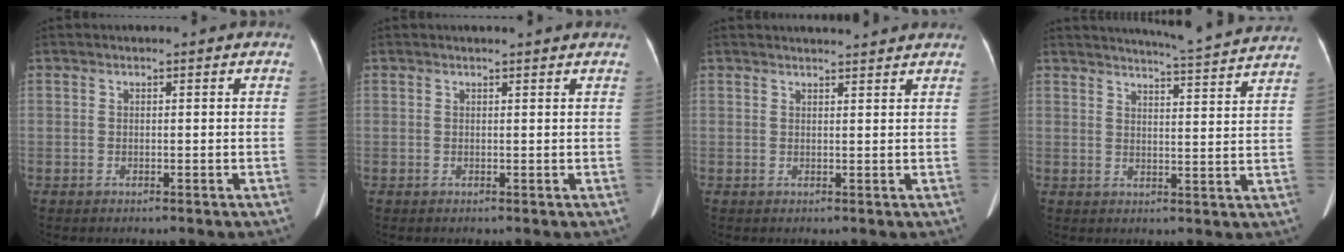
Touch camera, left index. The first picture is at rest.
{"total": 3.1, "force": [3.0, 0.2, 1.0], "torque": [-0.016, 0.011, 0.030]}
{"total": 5.3, "force": [5.1, 0.2, 1.3], "torque": [-0.019, 0.021, 0.058]}
{"total": 14.0, "force": [13.3, -1.2, 4.2], "torque": [-0.073, -0.035, 0.156]}